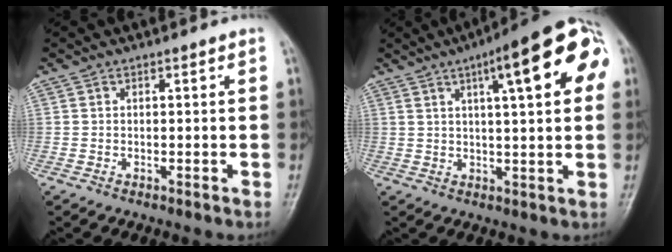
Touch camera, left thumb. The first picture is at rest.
{"total": 16.2, "force": [5.7, 4.0, 14.6], "torque": [-0.178, 0.016, 0.068]}